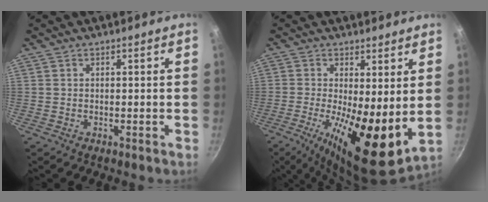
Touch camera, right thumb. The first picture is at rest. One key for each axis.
{"total": 14.9, "fx": -0.6, "fy": 5.2, "fz": 13.9, "tx": -0.217, "ty": -0.031, "tz": -0.006}